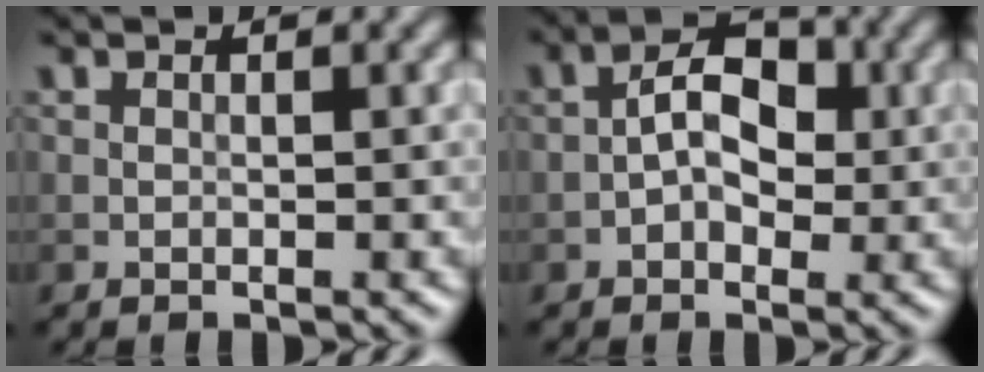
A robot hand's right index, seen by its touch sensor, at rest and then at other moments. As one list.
[{"total": 4.3, "force": [-0.5, 2.6, 3.4], "torque": [-0.048, 0.012, -0.017]}]